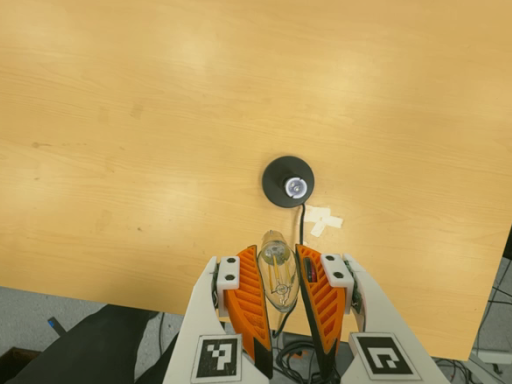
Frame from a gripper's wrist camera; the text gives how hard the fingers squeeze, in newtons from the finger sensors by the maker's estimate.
{"total": 13.4, "left": 14.9, "right": 11.9}